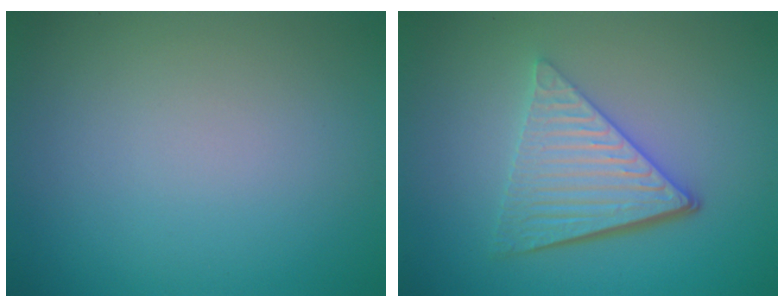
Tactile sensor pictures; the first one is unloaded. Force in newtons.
{"total": 5.7, "press": 3.9, "slide": 4.1}